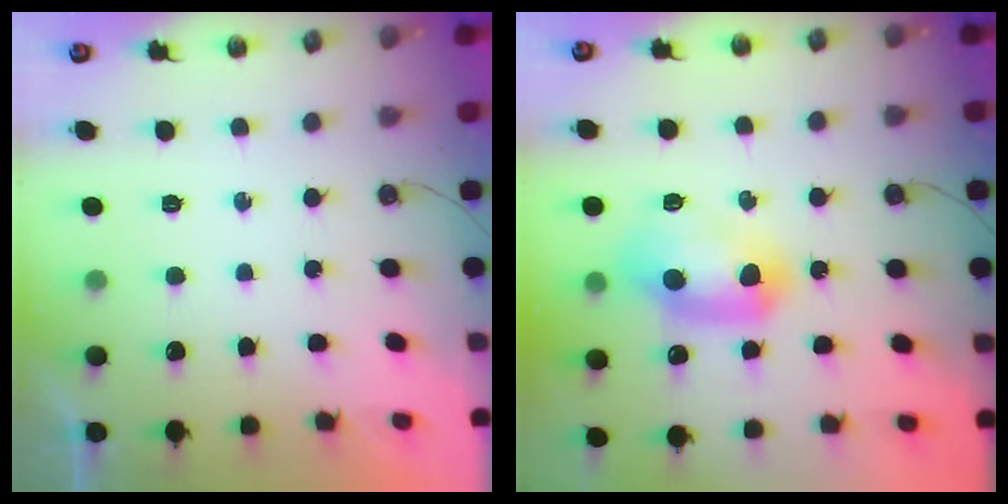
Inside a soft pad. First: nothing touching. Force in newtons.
{"total": 13.5, "press": 13.4, "slide": 0.9}